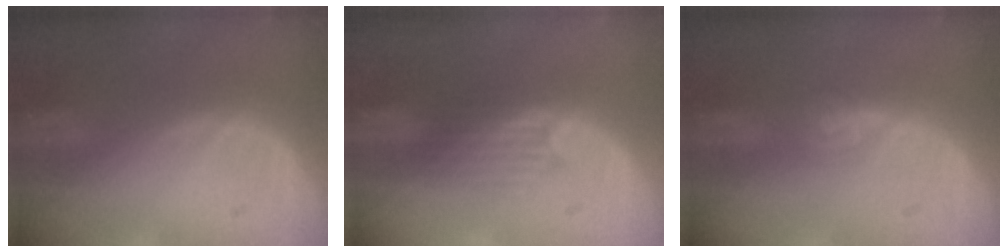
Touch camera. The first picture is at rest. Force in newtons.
{"total": 3.3, "press": 3.0, "slide": 1.3}
{"total": 4.0, "press": 3.6, "slide": 1.7}